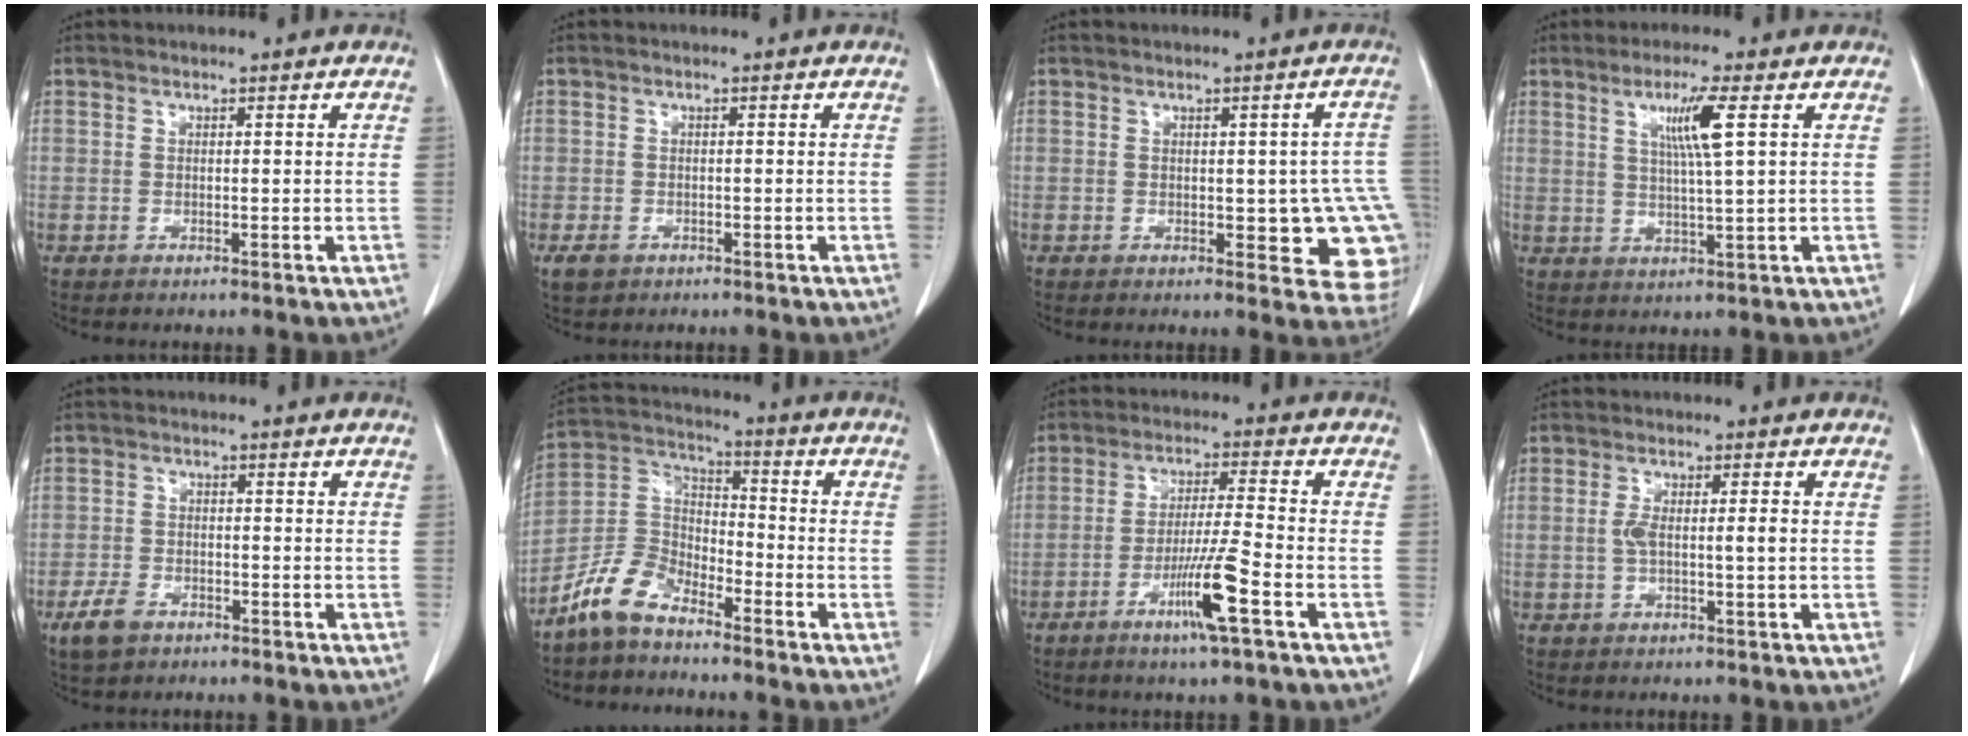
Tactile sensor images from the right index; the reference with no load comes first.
{"total": 2.2, "force": [-1.1, 1.6, 0.9], "torque": [-0.019, 0.001, -0.011]}
{"total": 9.6, "force": [-1.4, 4.3, 8.5], "torque": [-0.077, 0.011, -0.012]}
{"total": 6.1, "force": [2.2, -0.8, 5.6], "torque": [-0.103, -0.003, 0.040]}
{"total": 4.2, "force": [-2.6, 2.5, 2.2], "torque": [-0.048, 0.000, -0.043]}
{"total": 8.6, "force": [-6.8, 3.9, 3.7], "torque": [-0.086, 0.019, -0.142]}
{"total": 8.4, "force": [-4.0, -0.9, 7.3], "torque": [-0.137, -0.013, -0.077]}
{"total": 3.1, "force": [-0.3, 0.3, 3.1], "torque": [-0.062, 0.005, -0.003]}